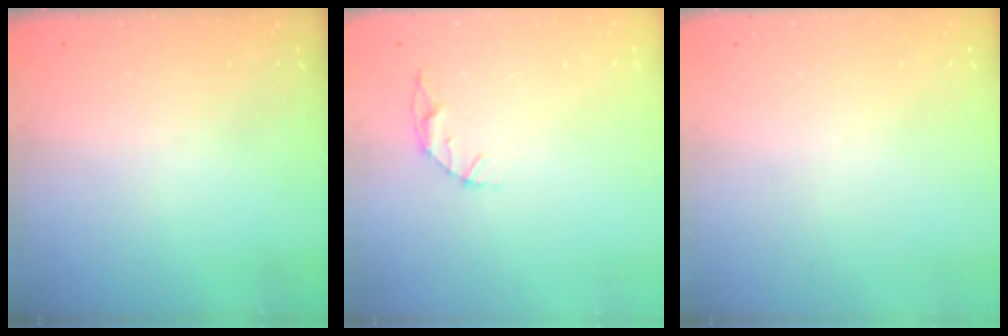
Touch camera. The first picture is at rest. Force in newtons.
{"total": 3.5, "press": 3.5, "slide": 0.4}
{"total": 0.0}